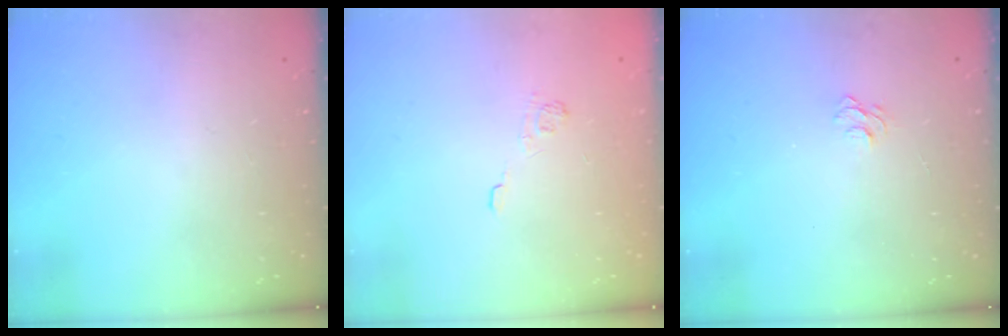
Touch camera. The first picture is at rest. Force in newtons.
{"total": 2.3, "press": 1.8, "slide": 1.3}
{"total": 3.5, "press": 3.5, "slide": 0.3}